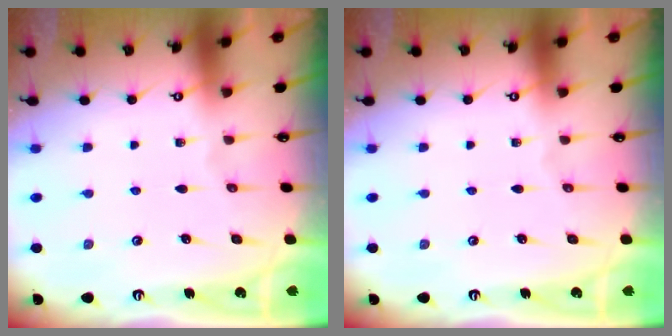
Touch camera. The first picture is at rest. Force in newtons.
{"total": 0.0}